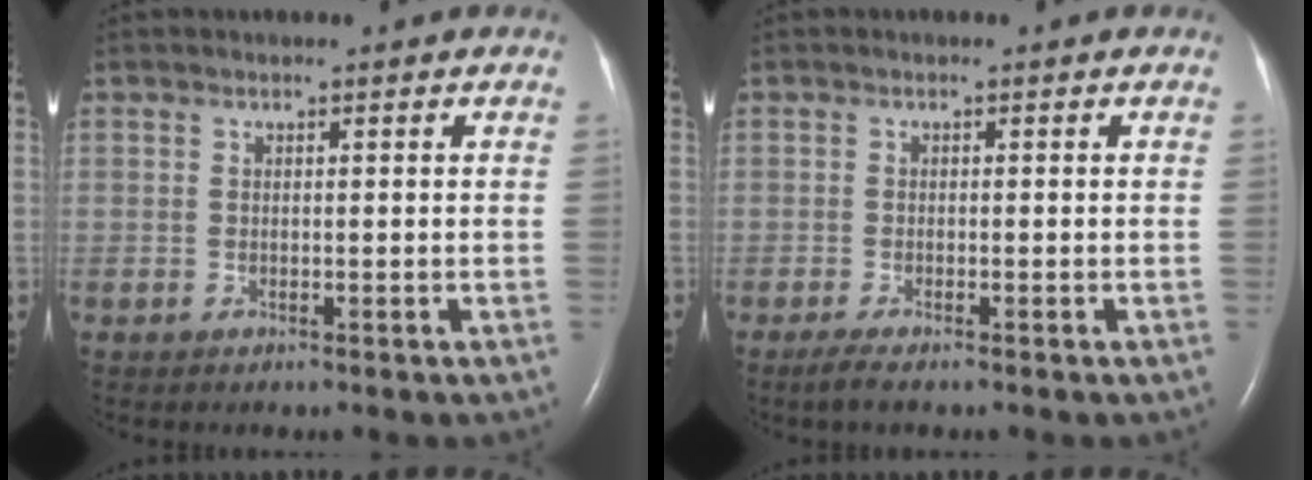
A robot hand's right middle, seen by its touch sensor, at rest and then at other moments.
{"total": 2.0, "force": [-1.4, 0.2, 1.4], "torque": [-0.036, -0.008, -0.028]}